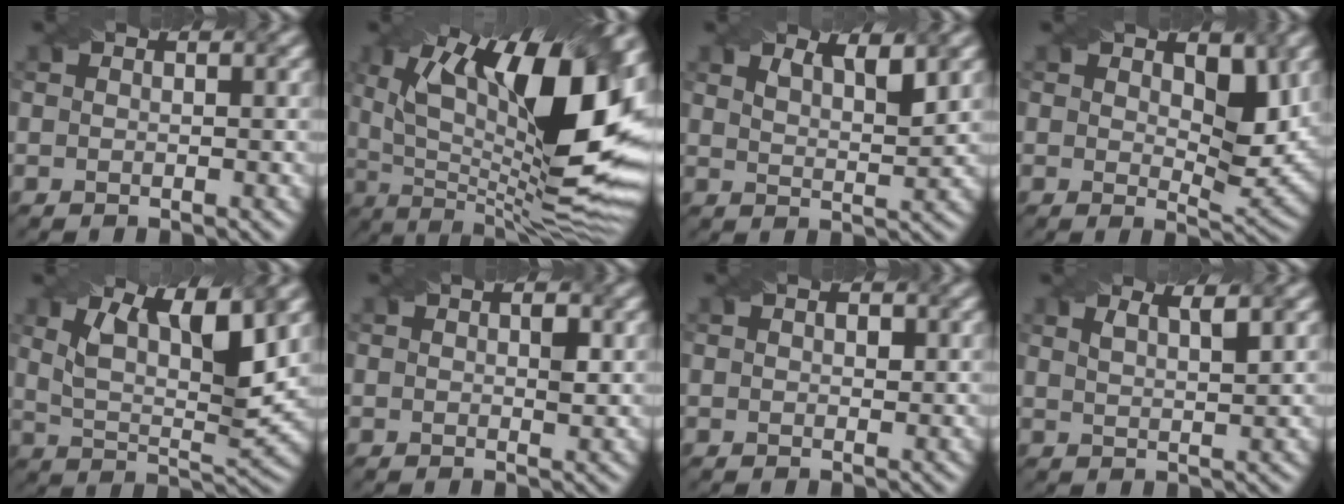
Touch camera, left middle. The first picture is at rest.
{"total": 18.1, "force": [4.8, 6.6, 16.2], "torque": [-0.248, 0.004, 0.080]}
{"total": 3.5, "force": [2.3, 1.1, 2.4], "torque": [-0.029, 0.006, 0.030]}
{"total": 4.4, "force": [1.5, 2.1, 3.5], "torque": [-0.052, -0.014, 0.028]}
{"total": 8.2, "force": [3.6, 2.7, 6.8], "torque": [-0.125, -0.004, 0.064]}
{"total": 1.4, "force": [0.3, 0.5, 1.2], "torque": [-0.018, -0.003, 0.006]}
{"total": 1.0, "force": [0.4, 0.6, 0.7], "torque": [-0.009, 0.001, 0.005]}
{"total": 2.7, "force": [1.6, 0.8, 2.0], "torque": [-0.017, 0.012, 0.015]}